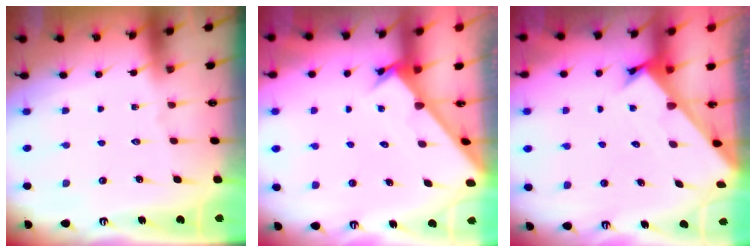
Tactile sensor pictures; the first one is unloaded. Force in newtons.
{"total": 2.7, "press": 2.6, "slide": 0.3}
{"total": 2.5, "press": 2.5, "slide": 0.2}